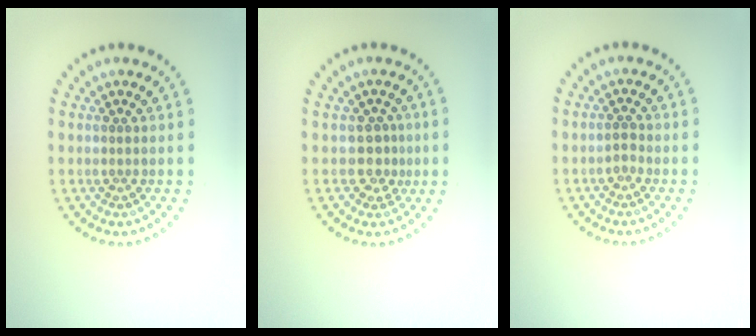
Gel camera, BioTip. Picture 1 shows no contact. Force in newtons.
{"total": 2.0, "press": 1.6, "slide": 1.2}
{"total": 0.8, "press": 0.8, "slide": 0.2}